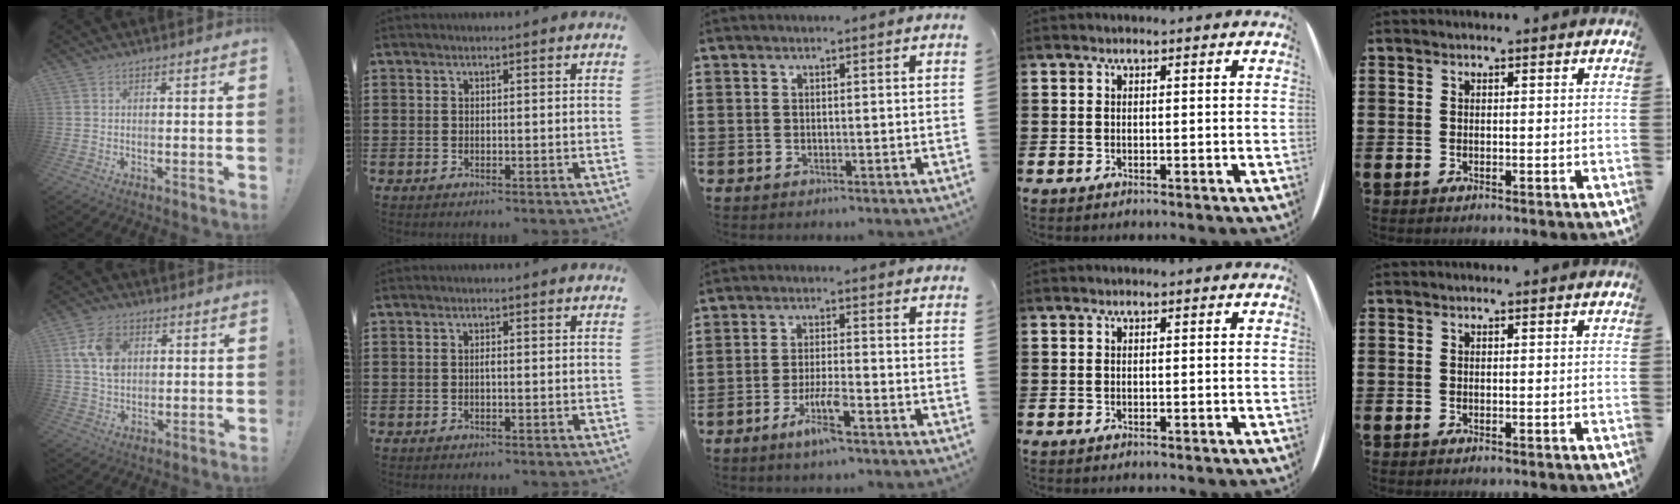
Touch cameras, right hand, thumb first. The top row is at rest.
{"thumb": {"total": 10.5, "force": [3.3, 7.5, 6.5], "torque": [-0.112, 0.004, 0.062]}, "index": {"total": 0.7, "force": [-0.1, 0.1, 0.6], "torque": [-0.013, -0.004, -0.002]}, "middle": {"total": 5.2, "force": [-3.1, 0.6, 4.1], "torque": [-0.079, -0.005, -0.056]}}